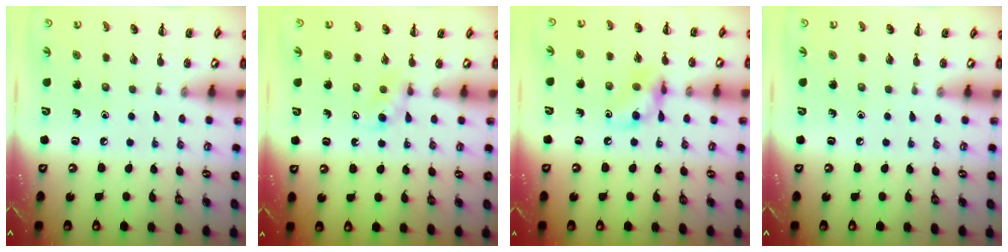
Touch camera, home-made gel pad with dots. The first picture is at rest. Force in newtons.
{"total": 2.9, "press": 2.7, "slide": 1.1}
{"total": 9.3, "press": 9.3, "slide": 0.7}
{"total": 0.0}